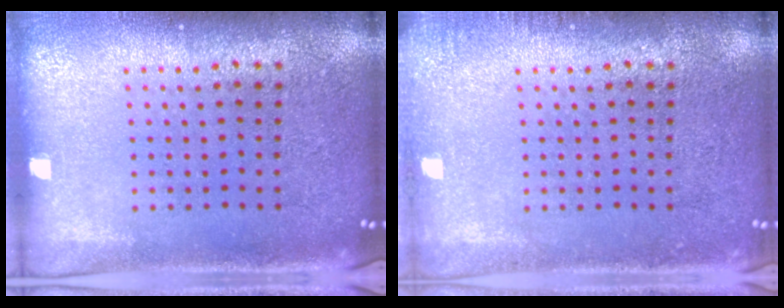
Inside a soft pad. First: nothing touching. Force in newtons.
{"total": 1.1, "press": 1.0, "slide": 0.2}